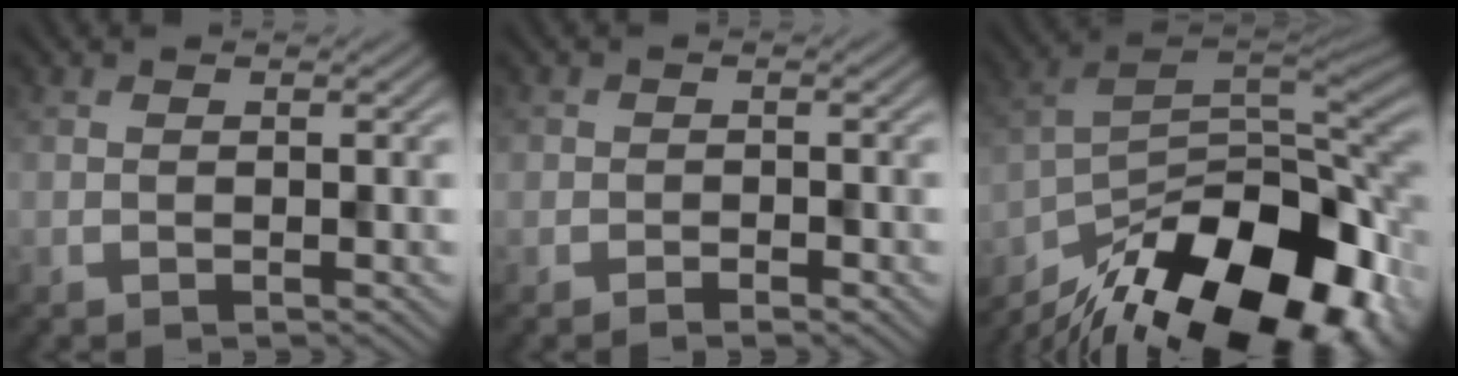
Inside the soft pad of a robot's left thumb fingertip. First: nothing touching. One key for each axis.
{"total": 1.5, "fx": -1.0, "fy": 1.0, "fz": 0.5, "tx": -0.006, "ty": -0.003, "tz": -0.021}
{"total": 19.2, "fx": -12.4, "fy": 8.1, "fz": 12.2, "tx": -0.206, "ty": -0.033, "tz": -0.197}